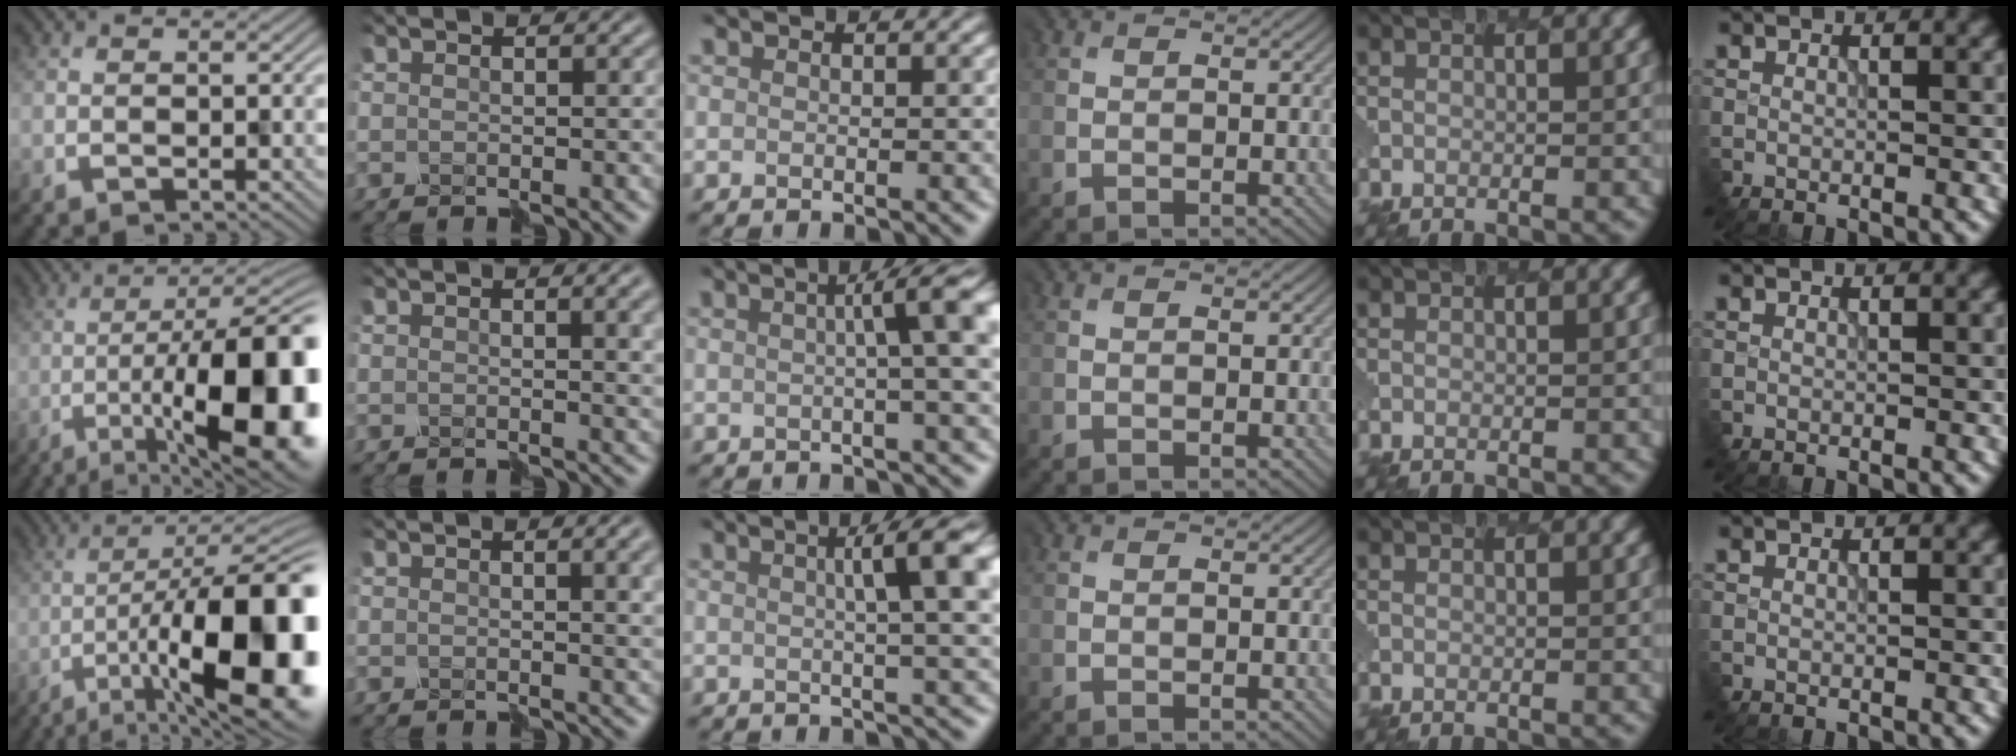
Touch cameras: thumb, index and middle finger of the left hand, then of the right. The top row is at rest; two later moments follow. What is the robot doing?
{"motion": "disassemble", "object": "hinged jar"}